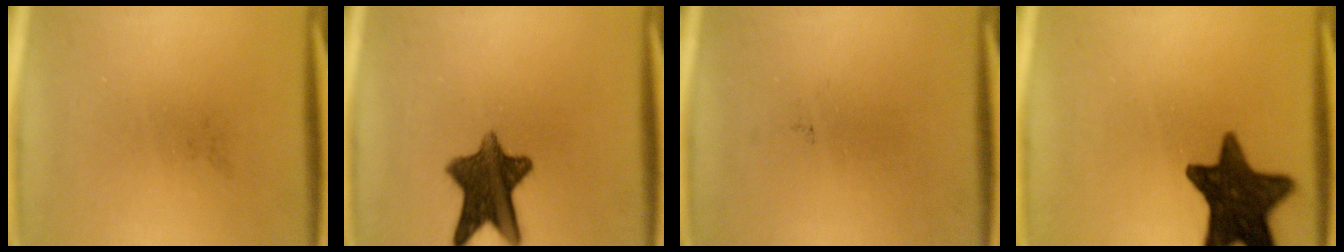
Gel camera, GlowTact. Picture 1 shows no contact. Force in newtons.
{"total": 10.9}
{"total": 0.0}
{"total": 14.6}